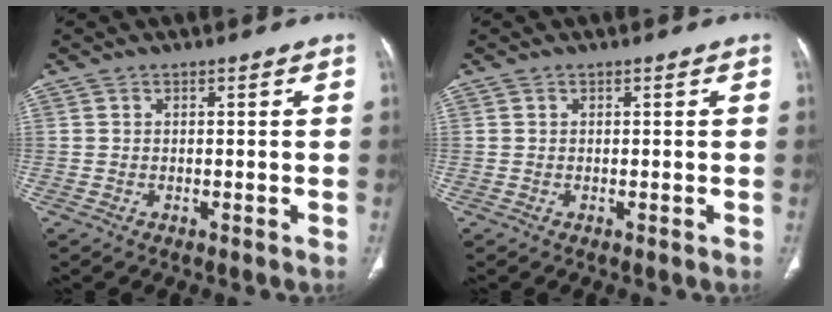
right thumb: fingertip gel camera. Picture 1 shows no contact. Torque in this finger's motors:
{"motor_torque": [0.05, 0.05, -0.10, 0.10, -0.02]}